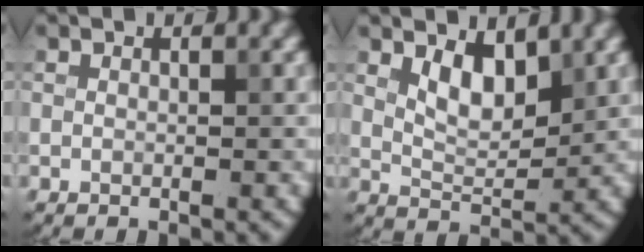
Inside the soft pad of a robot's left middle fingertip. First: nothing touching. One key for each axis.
{"total": 3.4, "fx": 1.7, "fy": 1.5, "fz": 2.5, "tx": -0.045, "ty": -0.006, "tz": 0.033}